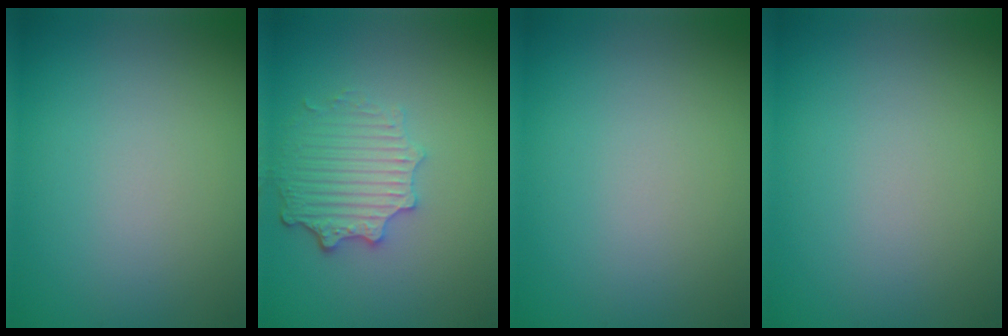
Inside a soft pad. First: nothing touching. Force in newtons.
{"total": 4.1, "press": 3.3, "slide": 2.4}
{"total": 0.0}
{"total": 0.0}